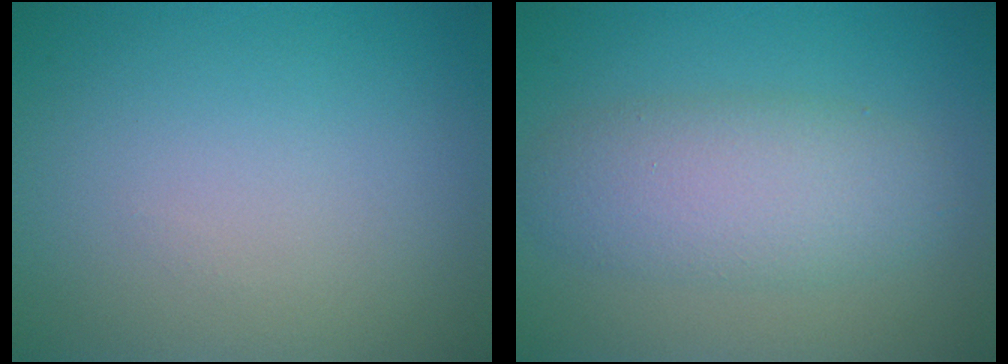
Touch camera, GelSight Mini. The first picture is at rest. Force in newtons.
{"total": 5.0, "press": 5.0, "slide": 0.1}